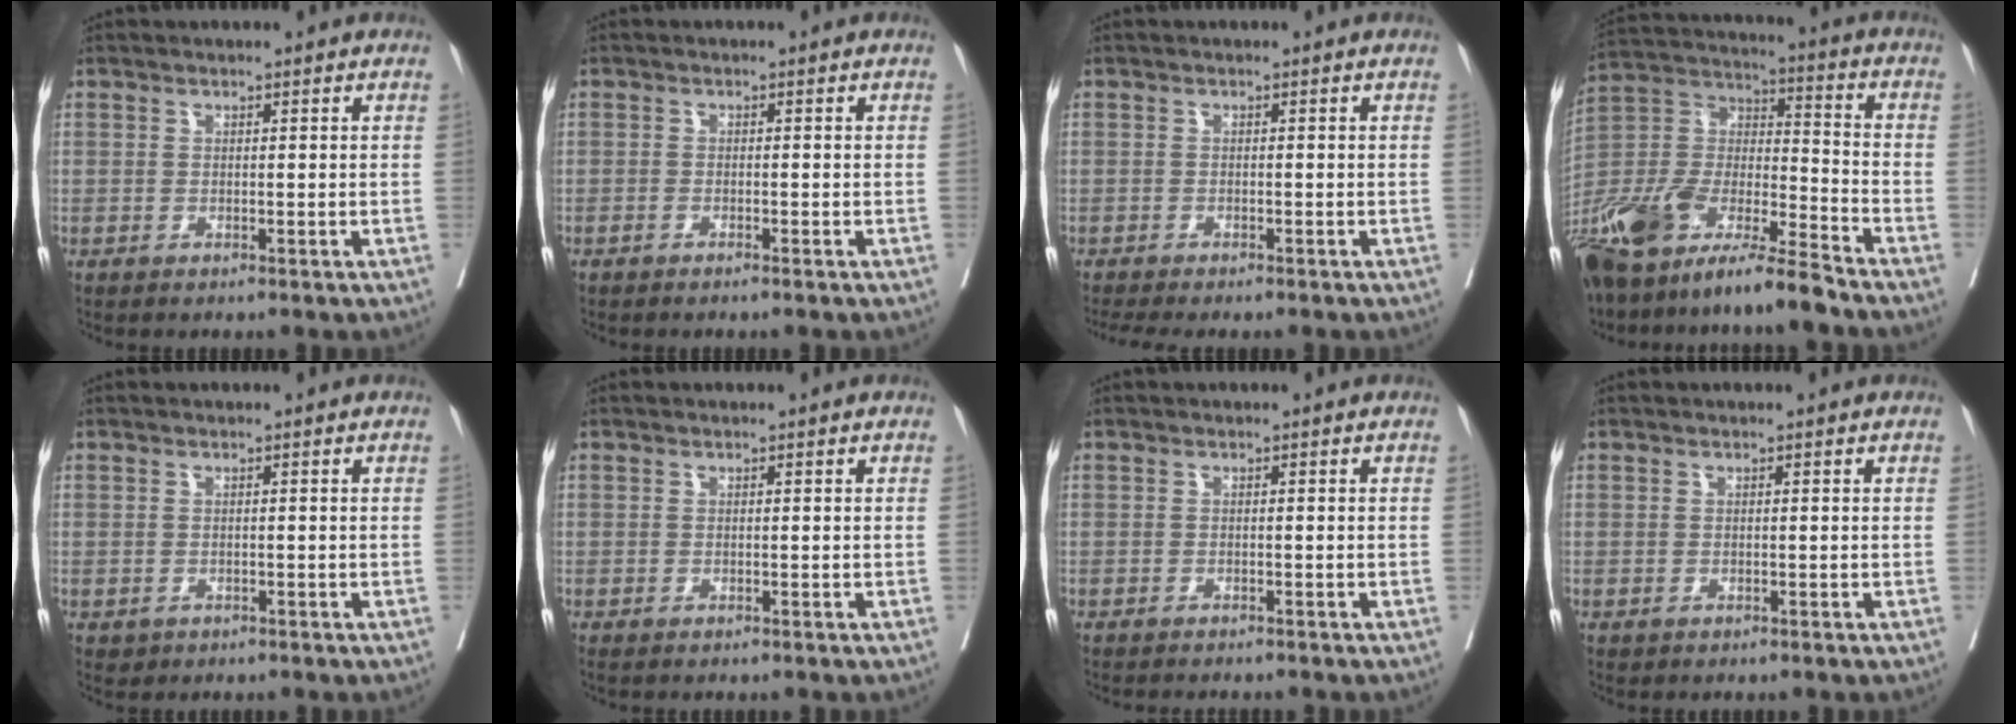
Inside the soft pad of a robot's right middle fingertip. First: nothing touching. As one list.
[{"total": 1.1, "force": [-0.9, 0.1, 0.7], "torque": [-0.012, -0.001, -0.014]}, {"total": 5.8, "force": [-5.0, 0.8, 2.8], "torque": [-0.035, -0.009, -0.075]}, {"total": 19.0, "force": [-15.0, 2.4, 11.4], "torque": [-0.248, -0.017, -0.284]}, {"total": 0.9, "force": [-0.3, 0.9, 0.2], "torque": [-0.007, 0.002, 0.002]}, {"total": 0.0}, {"total": 2.9, "force": [-2.7, 0.4, 0.9], "torque": [-0.014, -0.005, -0.035]}, {"total": 0.0}]